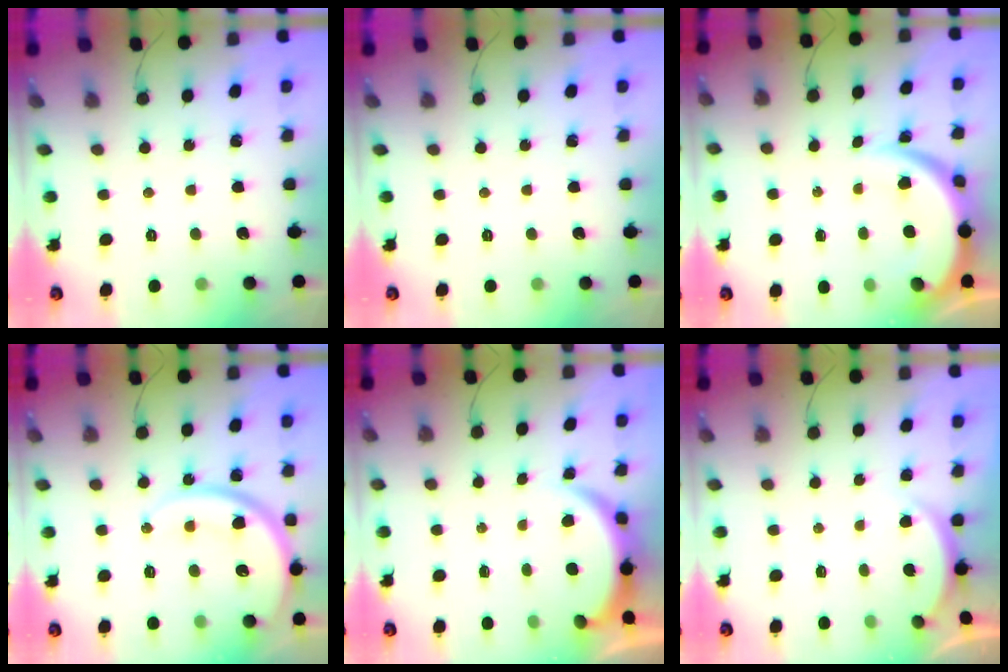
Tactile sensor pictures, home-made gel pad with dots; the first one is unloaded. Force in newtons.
{"total": 0.0}
{"total": 7.3, "press": 7.3, "slide": 0.7}
{"total": 14.0, "press": 13.9, "slide": 1.3}
{"total": 4.3, "press": 4.3, "slide": 0.6}
{"total": 2.8, "press": 2.8, "slide": 0.4}